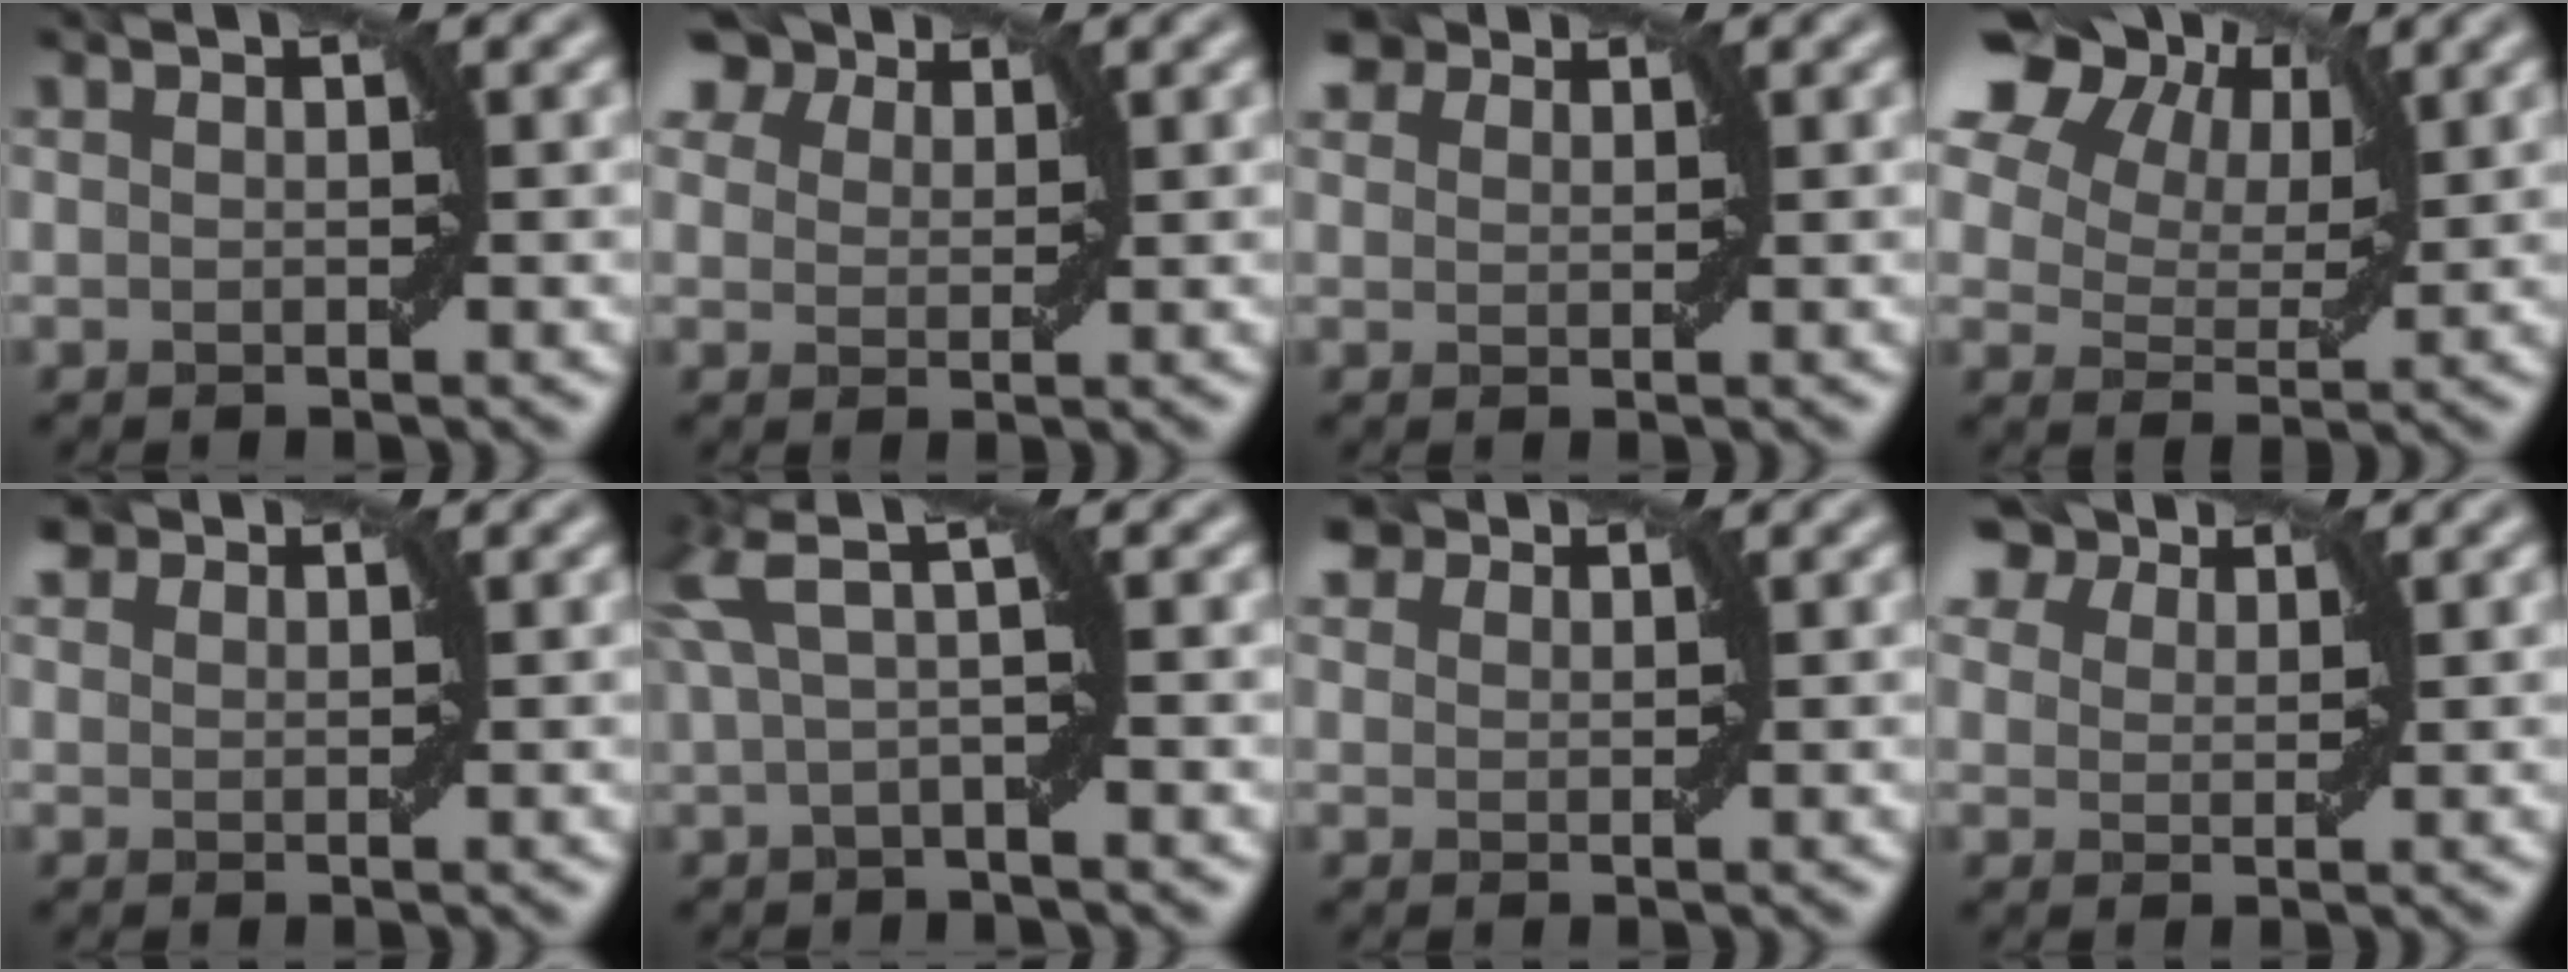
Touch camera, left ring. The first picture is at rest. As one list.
[{"total": 7.0, "force": [5.1, 3.8, 2.9], "torque": [-0.078, 0.014, 0.085]}, {"total": 2.8, "force": [2.3, 1.3, 0.9], "torque": [-0.019, 0.003, 0.044]}, {"total": 14.0, "force": [6.4, 9.7, 7.8], "torque": [-0.156, 0.046, 0.124]}, {"total": 1.5, "force": [1.4, 0.6, 0.2], "torque": [-0.004, 0.006, 0.029]}, {"total": 4.1, "force": [1.4, 0.6, 3.8], "torque": [-0.075, 0.018, 0.022]}, {"total": 2.1, "force": [1.8, 0.9, 0.5], "torque": [-0.011, 0.007, 0.034]}, {"total": 6.4, "force": [4.9, 3.2, 2.5], "torque": [-0.074, 0.011, 0.083]}]